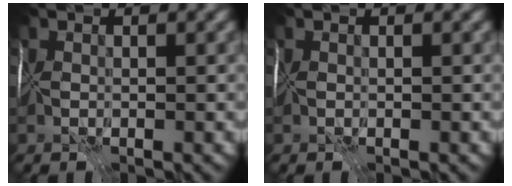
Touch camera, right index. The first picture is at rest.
{"total": 0.0}